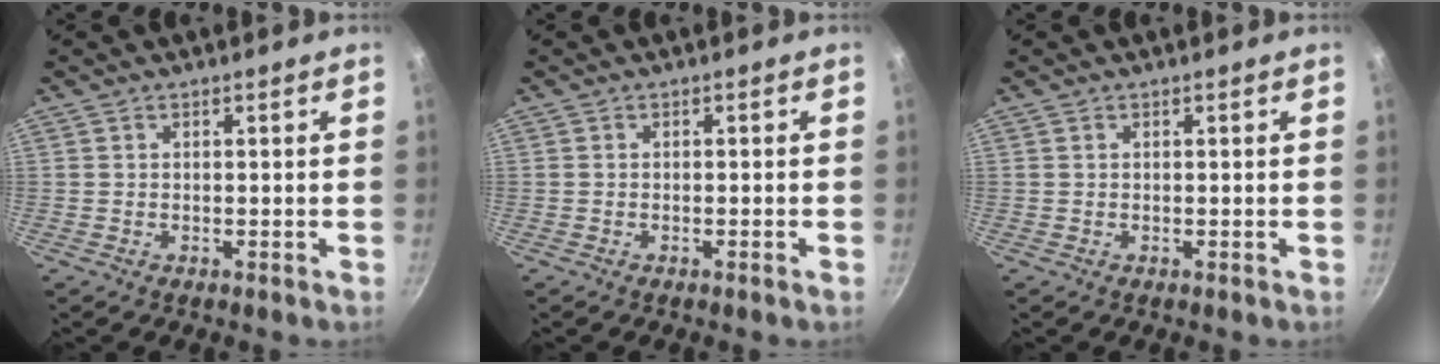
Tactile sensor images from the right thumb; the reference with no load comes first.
{"total": 0.6, "force": [-0.4, 0.0, 0.4], "torque": [-0.016, 0.005, -0.007]}
{"total": 0.0}